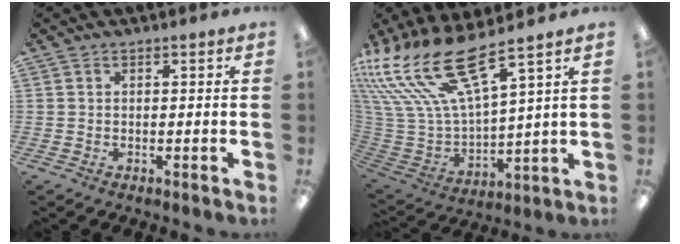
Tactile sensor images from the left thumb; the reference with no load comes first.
{"total": 20.8, "force": [14.2, 6.8, 13.5], "torque": [-0.303, -0.103, 0.251]}